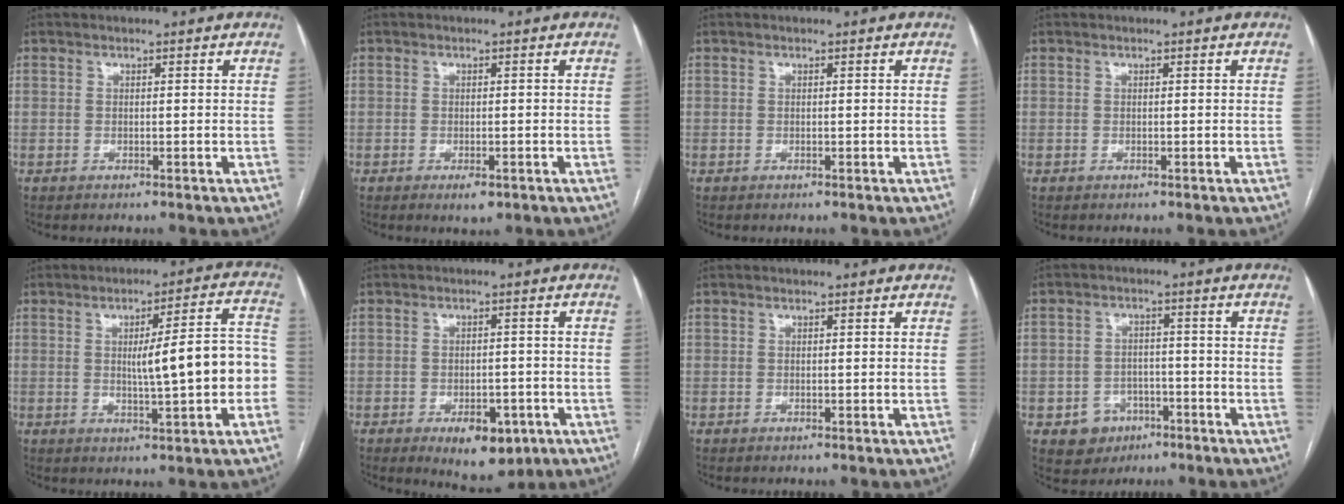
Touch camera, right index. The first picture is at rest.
{"total": 2.1, "force": [-1.1, 0.8, 1.6], "torque": [-0.023, -0.001, -0.013]}
{"total": 0.0}
{"total": 0.0}
{"total": 11.2, "force": [-1.0, 1.4, 11.1], "torque": [-0.144, 0.029, -0.011]}
{"total": 7.9, "force": [-4.1, 4.0, 5.5], "torque": [-0.070, -0.002, -0.049]}
{"total": 0.0}
{"total": 5.8, "force": [-2.8, 4.9, 1.4], "torque": [-0.020, 0.010, -0.035]}